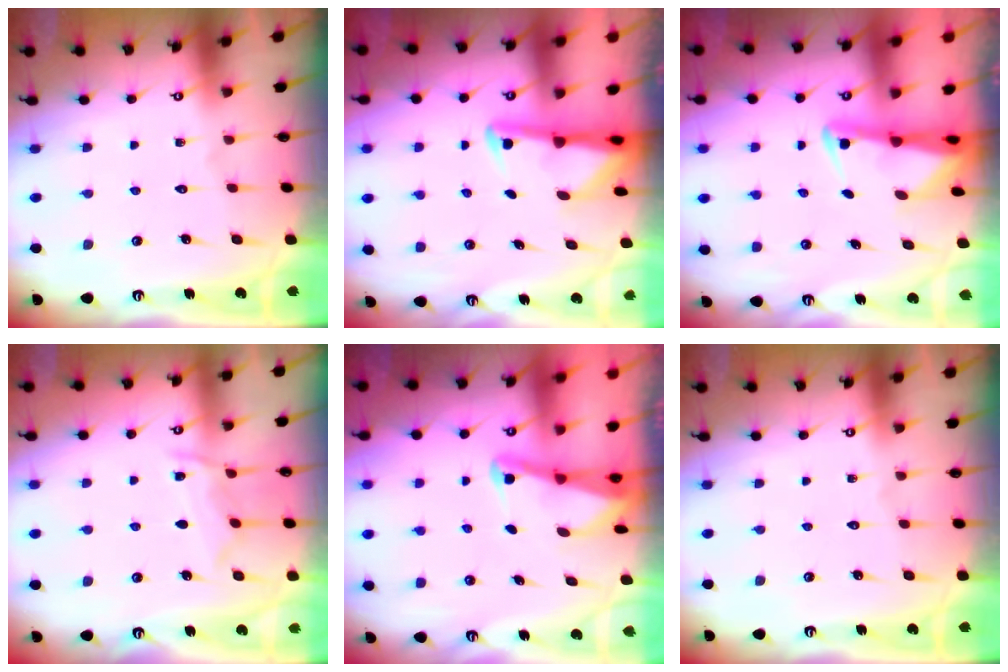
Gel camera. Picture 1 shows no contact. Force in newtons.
{"total": 2.9, "press": 2.9, "slide": 0.7}
{"total": 2.2, "press": 2.2, "slide": 0.4}
{"total": 7.7, "press": 7.7, "slide": 0.7}
{"total": 2.2, "press": 2.2, "slide": 0.3}
{"total": 0.0}